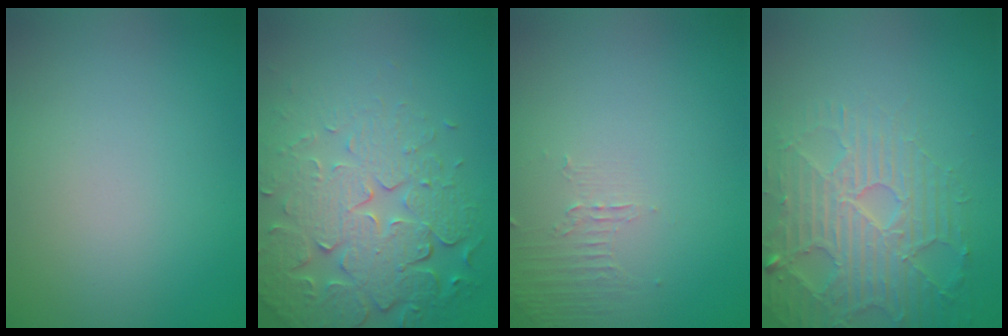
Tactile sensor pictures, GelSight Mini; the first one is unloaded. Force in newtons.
{"total": 7.6, "press": 5.5, "slide": 5.3}
{"total": 1.1, "press": 0.2, "slide": 1.0}
{"total": 4.4, "press": 4.3, "slide": 0.8}